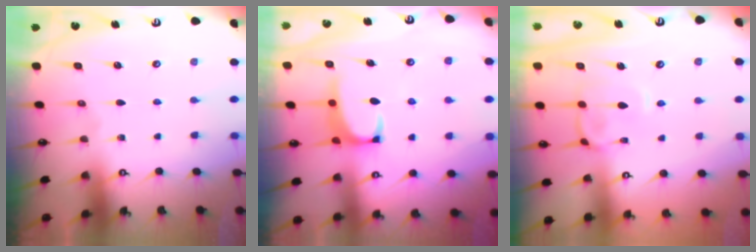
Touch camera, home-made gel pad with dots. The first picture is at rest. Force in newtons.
{"total": 2.0, "press": 1.7, "slide": 1.0}
{"total": 4.3, "press": 4.1, "slide": 1.4}